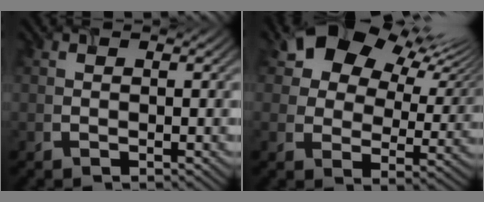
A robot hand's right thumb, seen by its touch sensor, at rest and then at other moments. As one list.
[{"total": 13.3, "force": [8.6, 8.0, 6.2], "torque": [-0.118, 0.016, 0.144]}]